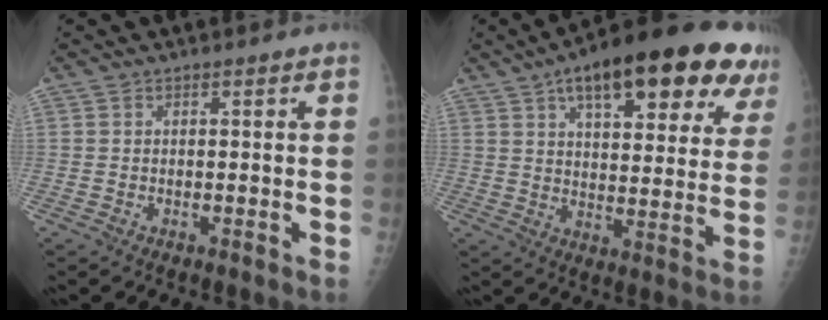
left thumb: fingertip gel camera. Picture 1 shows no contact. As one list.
[{"total": 25.3, "force": [13.4, 9.4, 19.3], "torque": [-0.250, -0.006, 0.189]}]